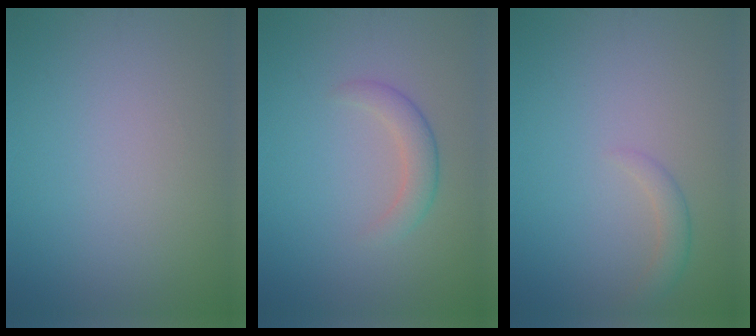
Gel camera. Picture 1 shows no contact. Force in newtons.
{"total": 2.3, "press": 2.3, "slide": 0.1}
{"total": 1.6, "press": 1.6, "slide": 0.0}